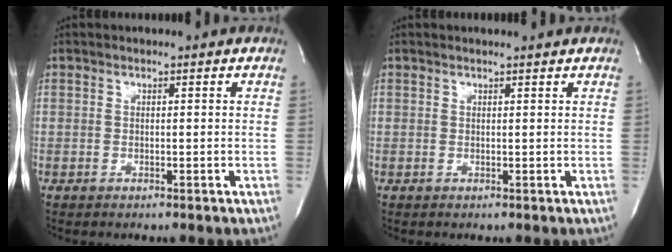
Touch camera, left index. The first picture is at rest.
{"total": 1.3, "force": [1.2, -0.2, 0.4], "torque": [-0.006, 0.001, 0.011]}